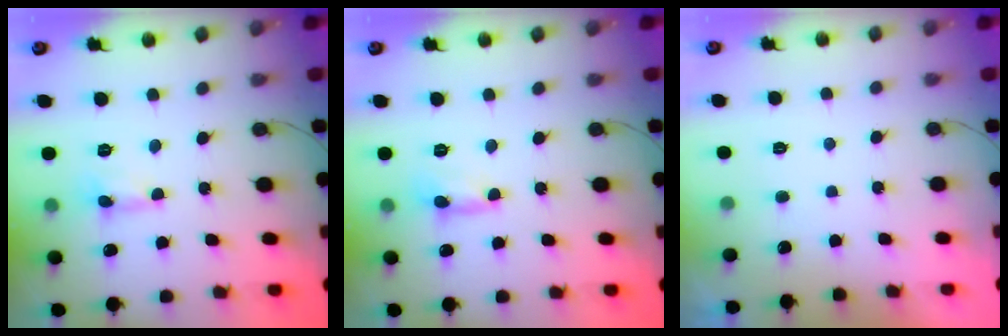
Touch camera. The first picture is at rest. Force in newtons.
{"total": 0.8, "press": 0.7, "slide": 0.1}
{"total": 0.0}